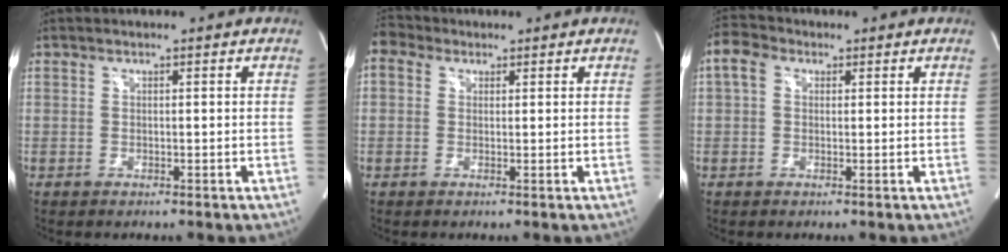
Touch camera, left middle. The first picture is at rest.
{"total": 3.5, "force": [1.7, 2.8, 1.3], "torque": [-0.035, 0.027, 0.033]}
{"total": 4.1, "force": [1.2, 3.0, 2.5], "torque": [-0.061, 0.027, 0.021]}